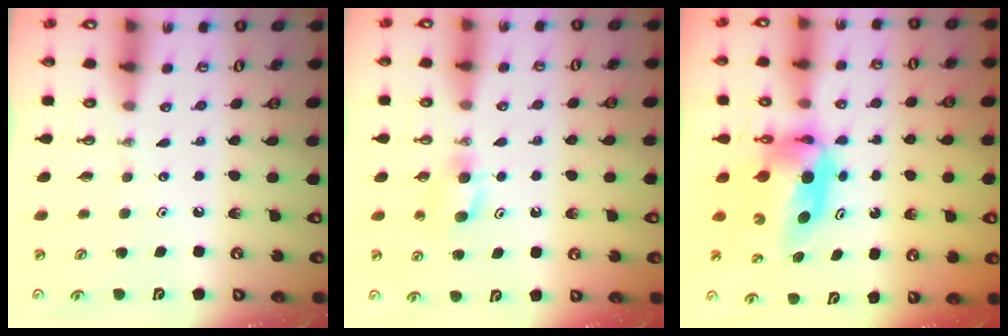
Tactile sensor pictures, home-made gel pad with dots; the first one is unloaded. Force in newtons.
{"total": 4.3, "press": 4.2, "slide": 0.9}
{"total": 6.4, "press": 6.4, "slide": 0.5}